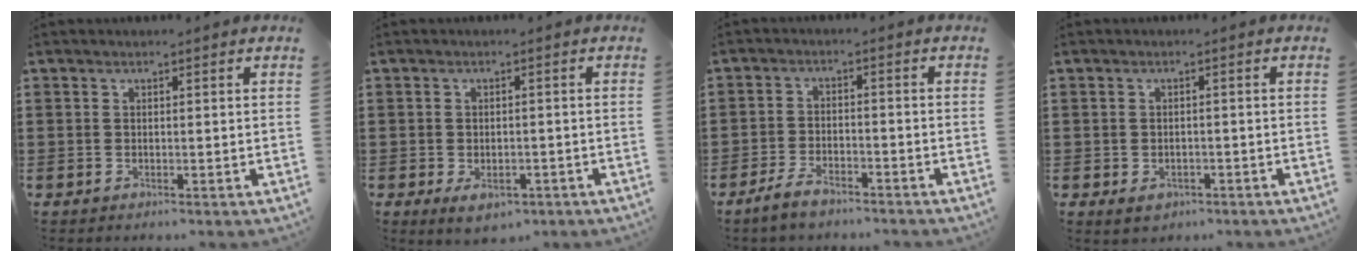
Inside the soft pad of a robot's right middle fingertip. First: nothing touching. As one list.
[{"total": 3.0, "force": [-1.7, 1.7, 1.8], "torque": [-0.032, 0.001, -0.031]}, {"total": 4.2, "force": [-3.4, 1.4, 2.0], "torque": [-0.048, 0.006, -0.068]}, {"total": 1.6, "force": [-0.9, 1.3, 0.4], "torque": [-0.013, 0.000, -0.019]}]